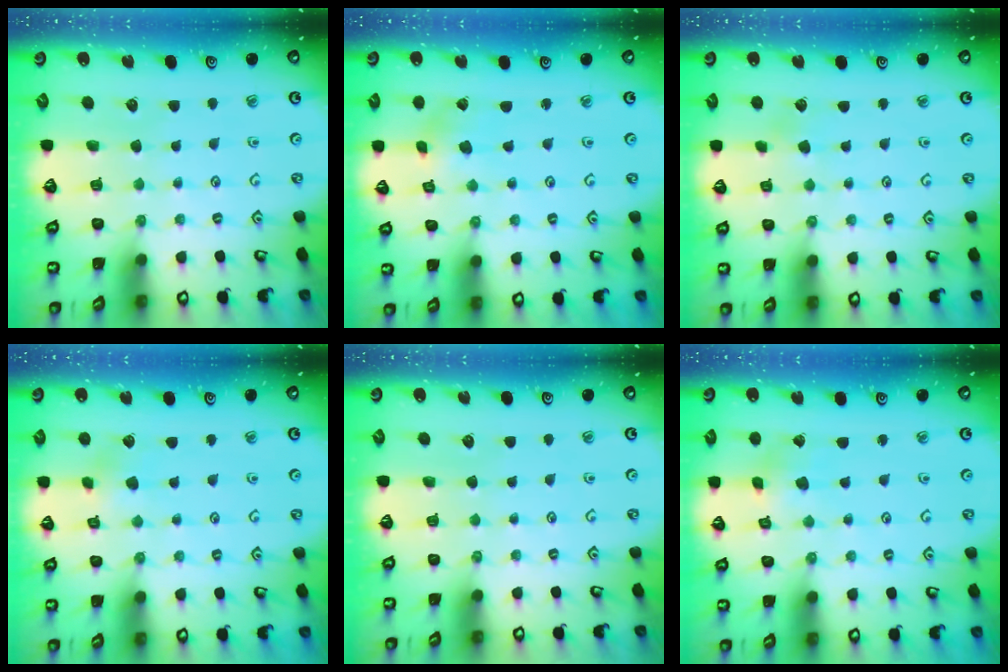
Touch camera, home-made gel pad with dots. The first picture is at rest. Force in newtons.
{"total": 0.0}
{"total": 1.4, "press": 1.4, "slide": 0.1}
{"total": 4.2, "press": 4.2, "slide": 0.4}
{"total": 0.0}
{"total": 1.5, "press": 1.5, "slide": 0.0}